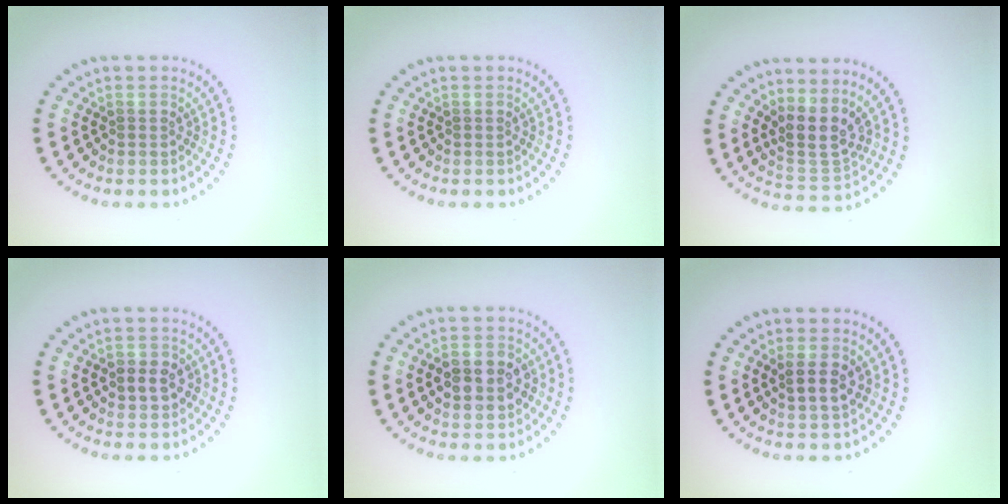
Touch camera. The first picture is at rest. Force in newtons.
{"total": 0.0}
{"total": 3.3, "press": 2.5, "slide": 2.1}
{"total": 2.1, "press": 2.1, "slide": 0.5}
{"total": 4.4, "press": 4.3, "slide": 0.4}
{"total": 2.0, "press": 2.0, "slide": 0.6}